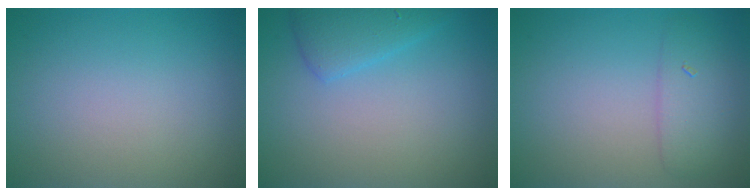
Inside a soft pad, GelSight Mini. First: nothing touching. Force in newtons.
{"total": 2.5, "press": 2.5, "slide": 0.2}
{"total": 2.7, "press": 2.7, "slide": 0.1}